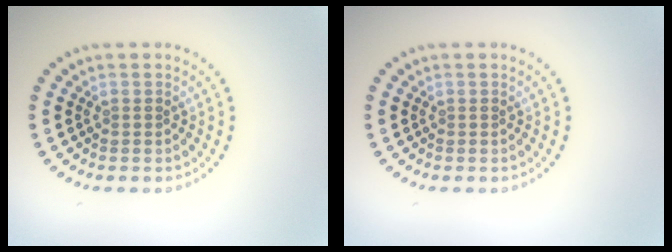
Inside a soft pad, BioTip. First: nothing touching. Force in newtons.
{"total": 0.0}